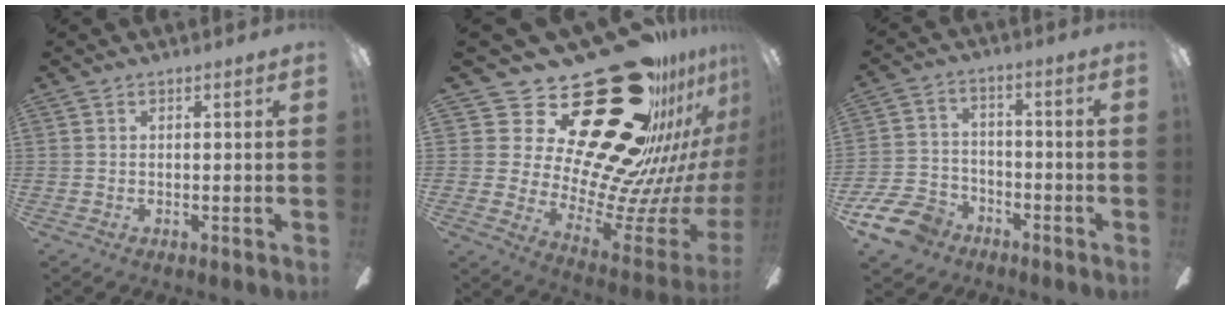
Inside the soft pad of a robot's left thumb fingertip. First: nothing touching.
{"total": 41.4, "force": [23.6, 19.8, 27.7], "torque": [-0.379, -0.215, 0.479]}
{"total": 11.0, "force": [-7.4, 6.8, 4.3], "torque": [-0.102, 0.050, -0.139]}